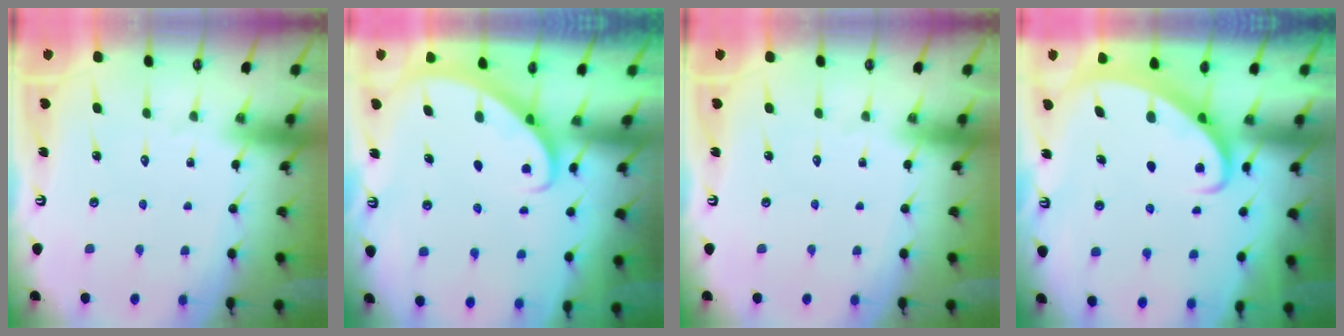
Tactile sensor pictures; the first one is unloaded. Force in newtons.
{"total": 2.8, "press": 2.8, "slide": 0.2}
{"total": 0.0}
{"total": 2.7, "press": 2.7, "slide": 0.3}